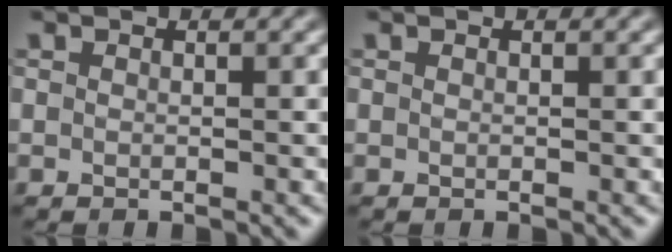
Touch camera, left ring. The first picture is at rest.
{"total": 0.0}